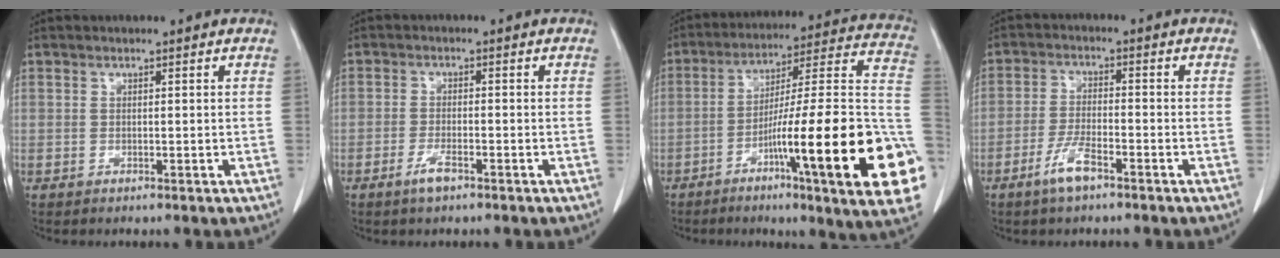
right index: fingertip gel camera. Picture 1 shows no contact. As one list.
[{"total": 2.8, "force": [-1.8, 0.6, 2.0], "torque": [-0.044, -0.002, -0.034]}, {"total": 29.1, "force": [-9.0, 1.8, 27.6], "torque": [-0.299, -0.006, -0.142]}, {"total": 5.0, "force": [-3.2, 0.9, 3.7], "torque": [-0.079, -0.003, -0.061]}]